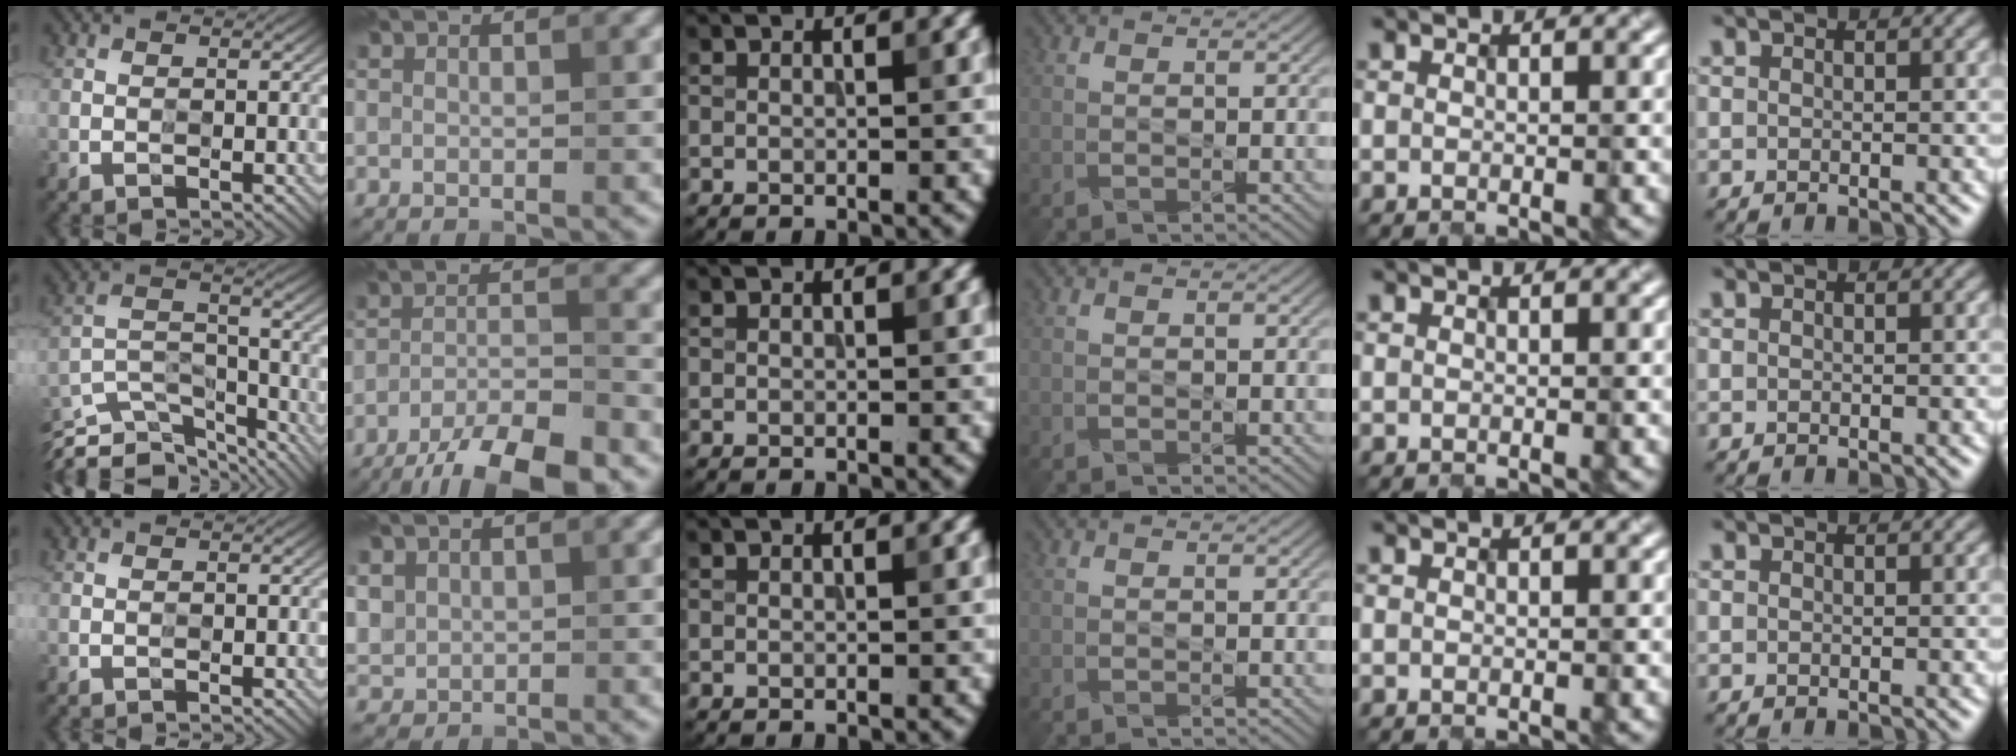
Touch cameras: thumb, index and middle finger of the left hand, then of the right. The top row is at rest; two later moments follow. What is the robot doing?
{"motion": "insert", "object": "pill capsule"}